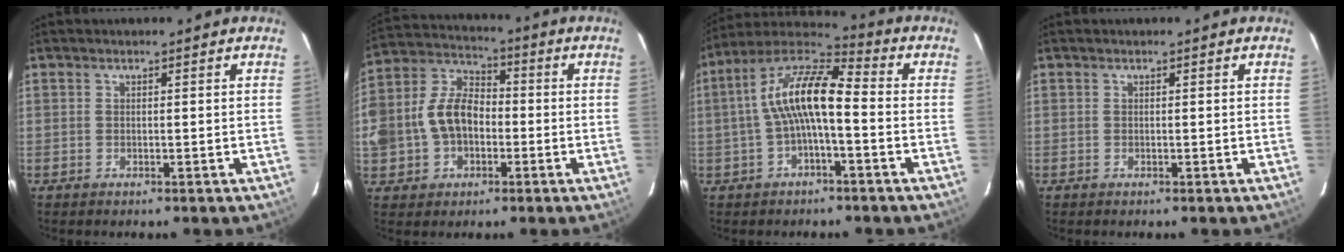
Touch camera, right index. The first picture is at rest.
{"total": 13.2, "force": [-2.0, 10.0, 8.4], "torque": [-0.199, 0.030, -0.035]}
{"total": 11.5, "force": [-1.1, 3.4, 10.9], "torque": [-0.214, 0.023, -0.025]}
{"total": 0.0}